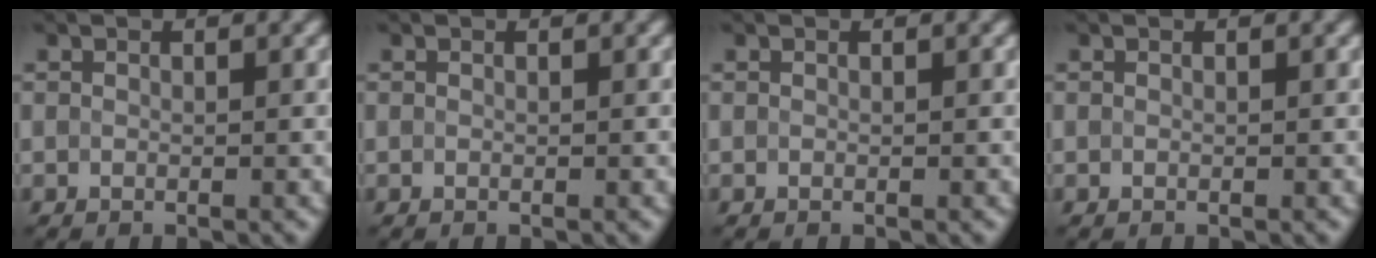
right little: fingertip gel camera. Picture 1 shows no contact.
{"total": 0.0}
{"total": 0.0}
{"total": 0.0}